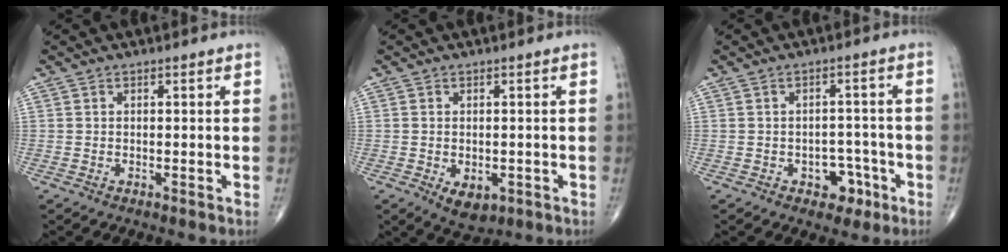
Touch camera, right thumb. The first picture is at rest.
{"total": 5.0, "force": [-1.6, 3.1, 3.6], "torque": [-0.049, -0.001, -0.011]}
{"total": 5.3, "force": [-2.5, 3.8, 2.7], "torque": [-0.005, 0.027, -0.029]}